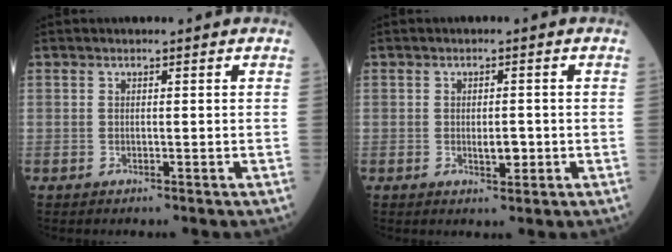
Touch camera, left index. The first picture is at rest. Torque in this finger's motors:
{"motor_torque": [0.54, -0.13, 0.05, 0.04]}